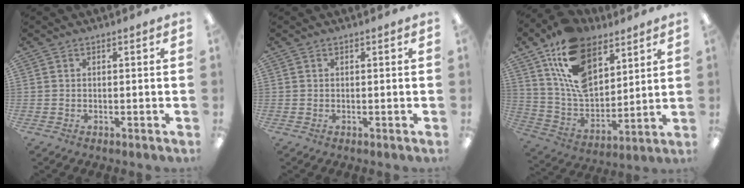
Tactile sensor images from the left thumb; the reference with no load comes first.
{"total": 0.0}
{"total": 18.9, "force": [10.6, 11.3, 10.9], "torque": [-0.218, -0.048, 0.198]}